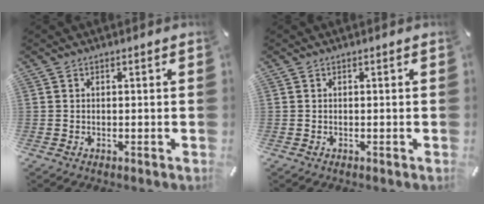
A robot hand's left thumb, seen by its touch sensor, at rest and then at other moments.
{"total": 0.0}